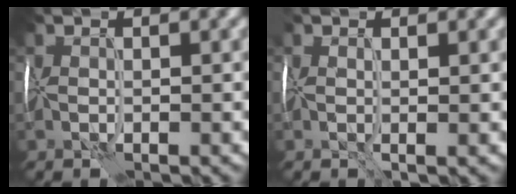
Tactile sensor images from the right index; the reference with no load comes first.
{"total": 0.9, "force": [0.5, 0.4, 0.6], "torque": [-0.014, 0.002, 0.007]}